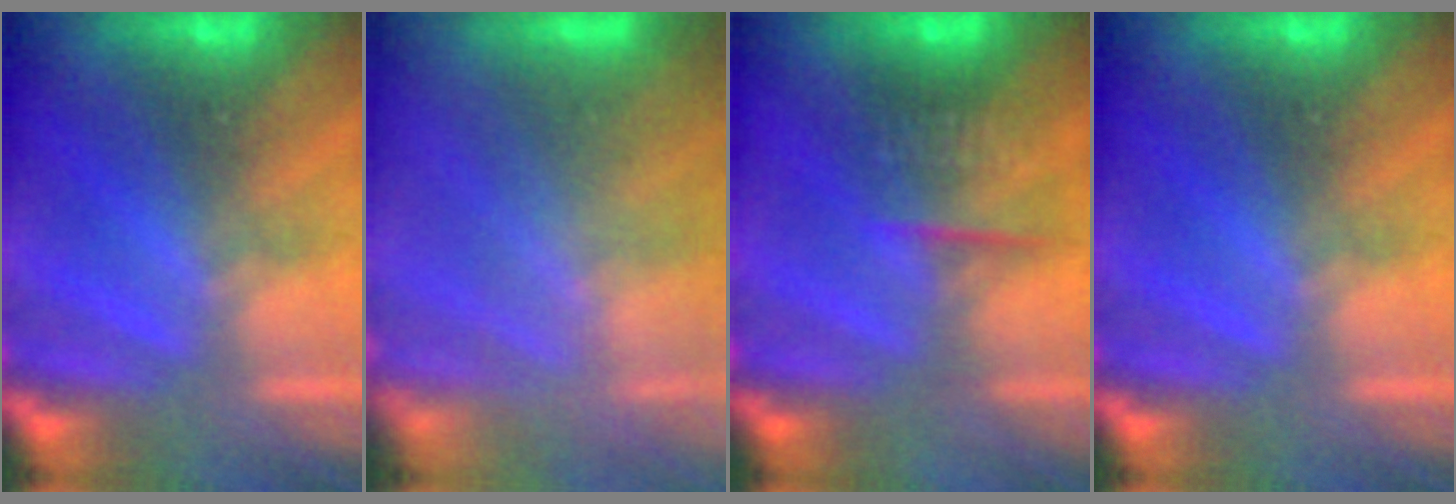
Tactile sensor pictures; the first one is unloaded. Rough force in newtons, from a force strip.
{"total": 2.9}
{"total": 9.7}
{"total": 0.0}